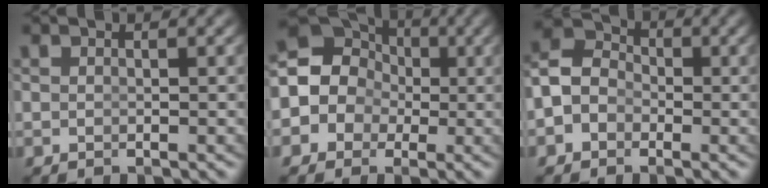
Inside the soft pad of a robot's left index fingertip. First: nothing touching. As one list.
[{"total": 11.8, "force": [0.5, 10.6, 5.1], "torque": [-0.128, -0.013, -0.002]}, {"total": 6.4, "force": [-0.4, 5.7, 2.8], "torque": [-0.061, -0.008, -0.018]}]